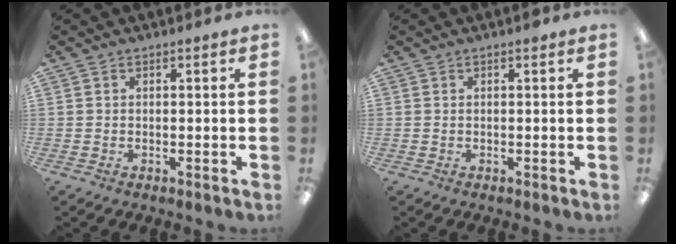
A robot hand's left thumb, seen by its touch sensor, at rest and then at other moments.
{"total": 0.0}